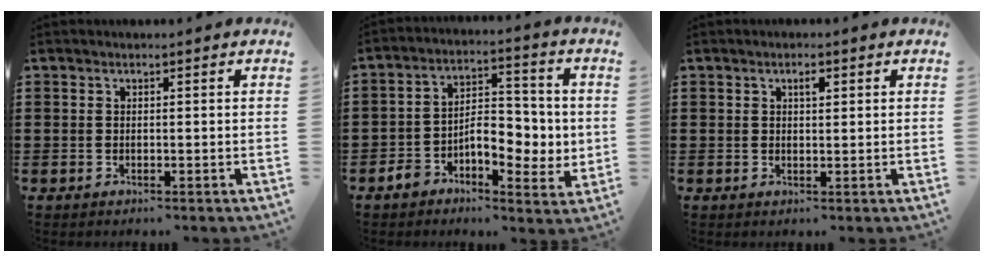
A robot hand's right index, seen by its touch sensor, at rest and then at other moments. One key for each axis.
{"total": 7.3, "fx": -1.8, "fy": 4.7, "fz": 5.3, "tx": -0.086, "ty": 0.008, "tz": -0.037}
{"total": 1.4, "fx": 0.6, "fy": 0.6, "fz": 1.2, "tx": -0.024, "ty": 0.006, "tz": 0.009}